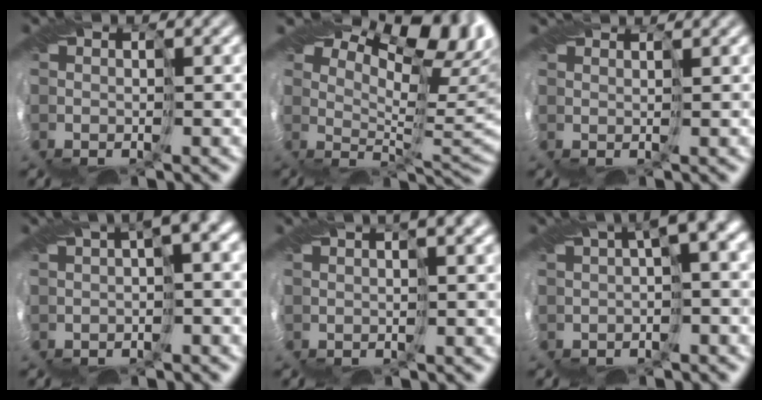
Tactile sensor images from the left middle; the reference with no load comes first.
{"total": 12.6, "force": [6.8, 5.4, 9.1], "torque": [-0.130, 0.025, 0.096]}
{"total": 2.7, "force": [2.5, 0.4, 1.0], "torque": [-0.013, 0.009, 0.022]}
{"total": 5.0, "force": [1.3, 1.4, 4.6], "torque": [-0.067, 0.017, 0.017]}
{"total": 3.3, "force": [1.8, 0.6, 2.7], "torque": [-0.041, 0.012, 0.019]}
{"total": 5.8, "force": [1.4, 1.7, 5.3], "torque": [-0.075, 0.019, 0.017]}